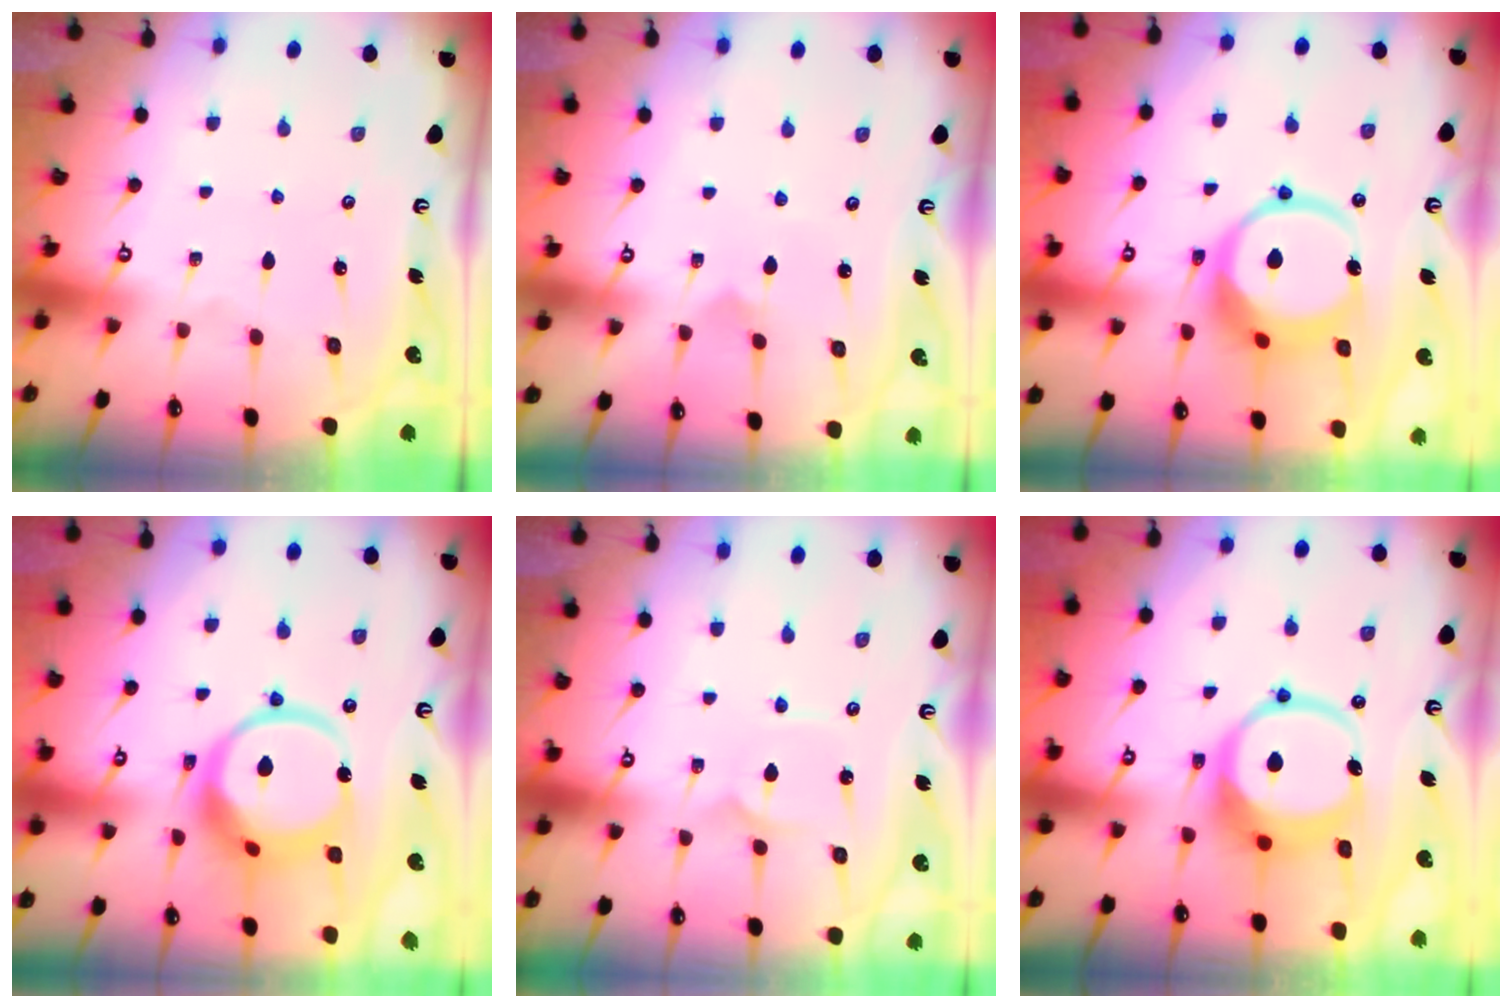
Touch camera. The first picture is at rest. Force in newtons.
{"total": 4.3, "press": 4.3, "slide": 0.3}
{"total": 13.3, "press": 13.1, "slide": 1.9}
{"total": 14.3, "press": 14.2, "slide": 1.7}
{"total": 1.7, "press": 1.6, "slide": 0.1}
{"total": 12.2, "press": 12.0, "slide": 2.2}